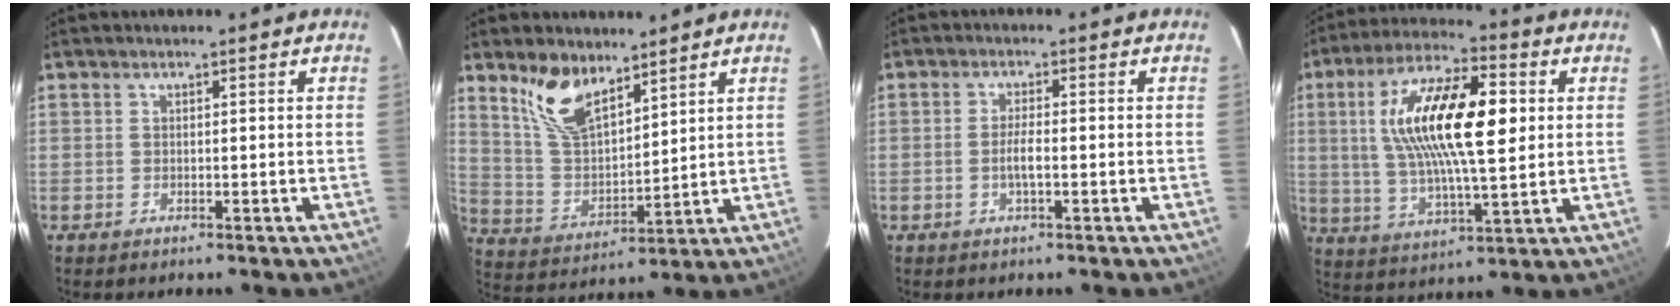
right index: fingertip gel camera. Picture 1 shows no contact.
{"total": 11.3, "force": [7.9, 4.9, 6.5], "torque": [-0.129, 0.006, 0.163]}
{"total": 2.8, "force": [-0.7, 0.4, 2.7], "torque": [-0.052, 0.000, -0.015]}
{"total": 18.8, "force": [3.6, 5.9, 17.4], "torque": [-0.324, 0.018, 0.063]}